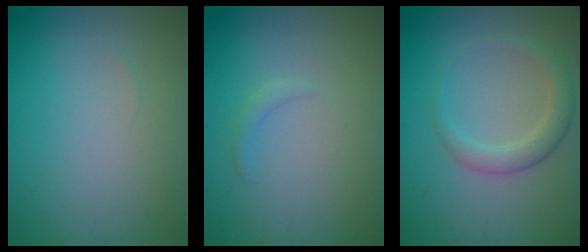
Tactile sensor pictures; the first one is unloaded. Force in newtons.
{"total": 0.7, "press": 0.7, "slide": 0.1}
{"total": 2.6, "press": 2.6, "slide": 0.2}